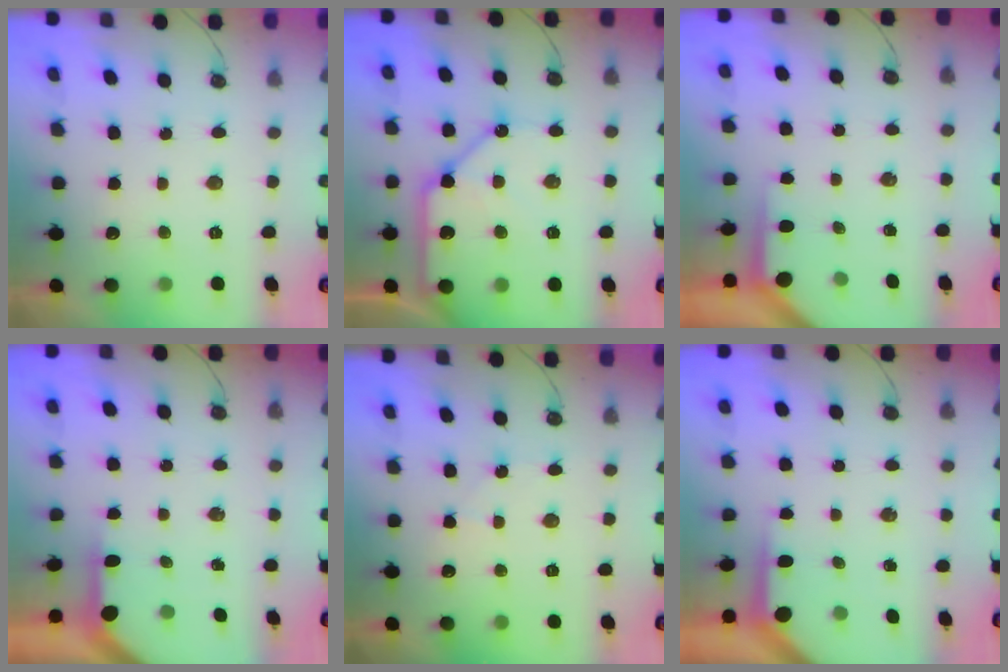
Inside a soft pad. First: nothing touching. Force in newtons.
{"total": 13.8, "press": 13.7, "slide": 1.8}
{"total": 3.4, "press": 3.4, "slide": 0.3}
{"total": 3.1, "press": 3.1, "slide": 0.3}
{"total": 3.3, "press": 3.2, "slide": 0.6}
{"total": 3.5, "press": 3.5, "slide": 0.3}